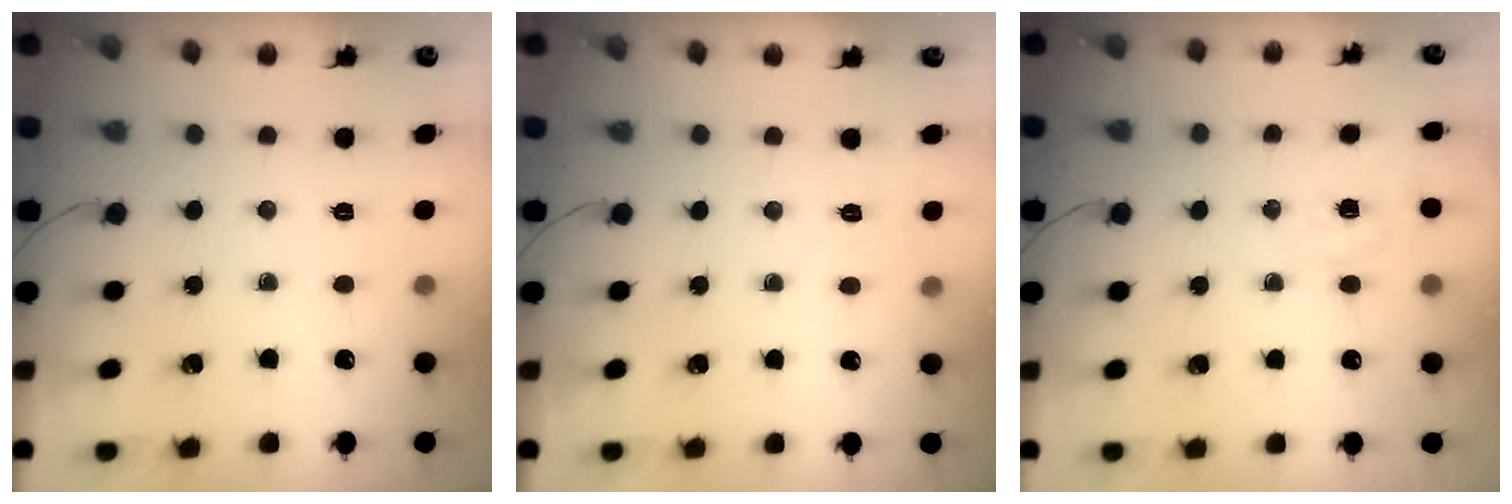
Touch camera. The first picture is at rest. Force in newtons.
{"total": 2.0, "press": 0.4, "slide": 1.9}
{"total": 2.5, "press": 1.9, "slide": 1.6}